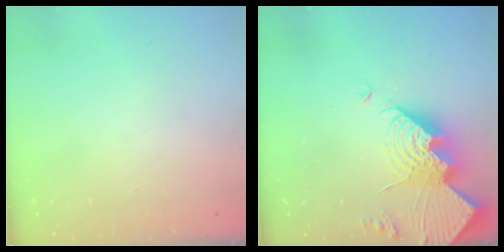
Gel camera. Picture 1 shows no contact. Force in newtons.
{"total": 18.0, "press": 17.9, "slide": 1.5}